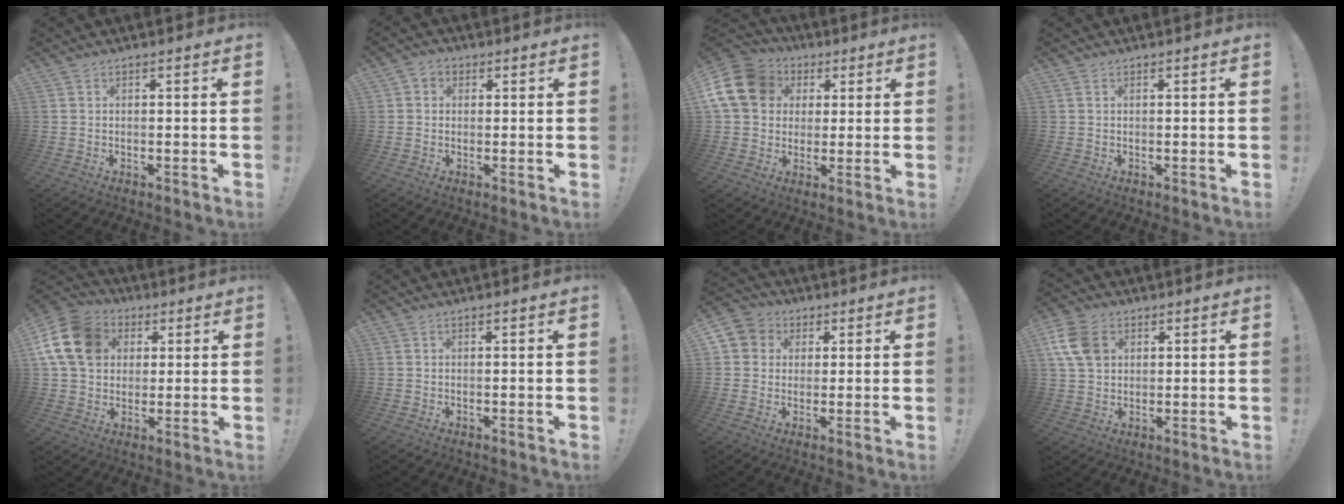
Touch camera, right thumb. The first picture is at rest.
{"total": 3.2, "force": [0.6, 3.0, 1.1], "torque": [-0.017, 0.002, 0.011]}
{"total": 16.8, "force": [4.8, 13.6, 8.6], "torque": [-0.146, -0.014, 0.095]}
{"total": 0.0}
{"total": 17.0, "force": [4.9, 13.3, 9.4], "torque": [-0.167, -0.007, 0.098]}
{"total": 0.0}
{"total": 6.2, "force": [1.2, 6.0, 1.5], "torque": [-0.018, 0.001, 0.025]}
{"total": 11.3, "force": [3.6, 8.4, 6.6], "torque": [-0.124, -0.002, 0.071]}